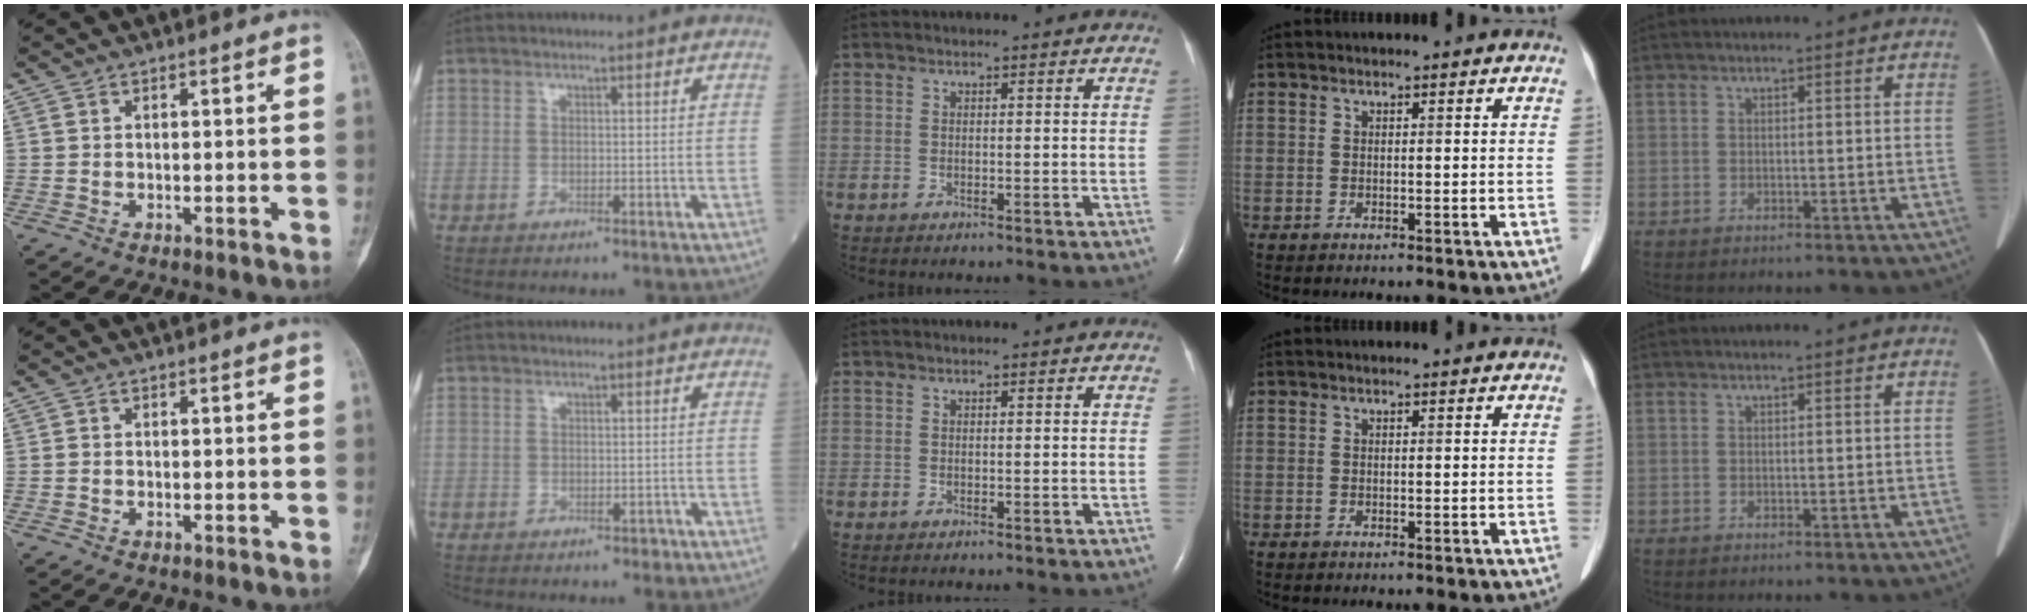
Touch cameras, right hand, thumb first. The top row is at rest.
{"index": {"total": 0.7, "force": [-0.4, 0.5, 0.3], "torque": [0.001, 0.002, -0.006]}}